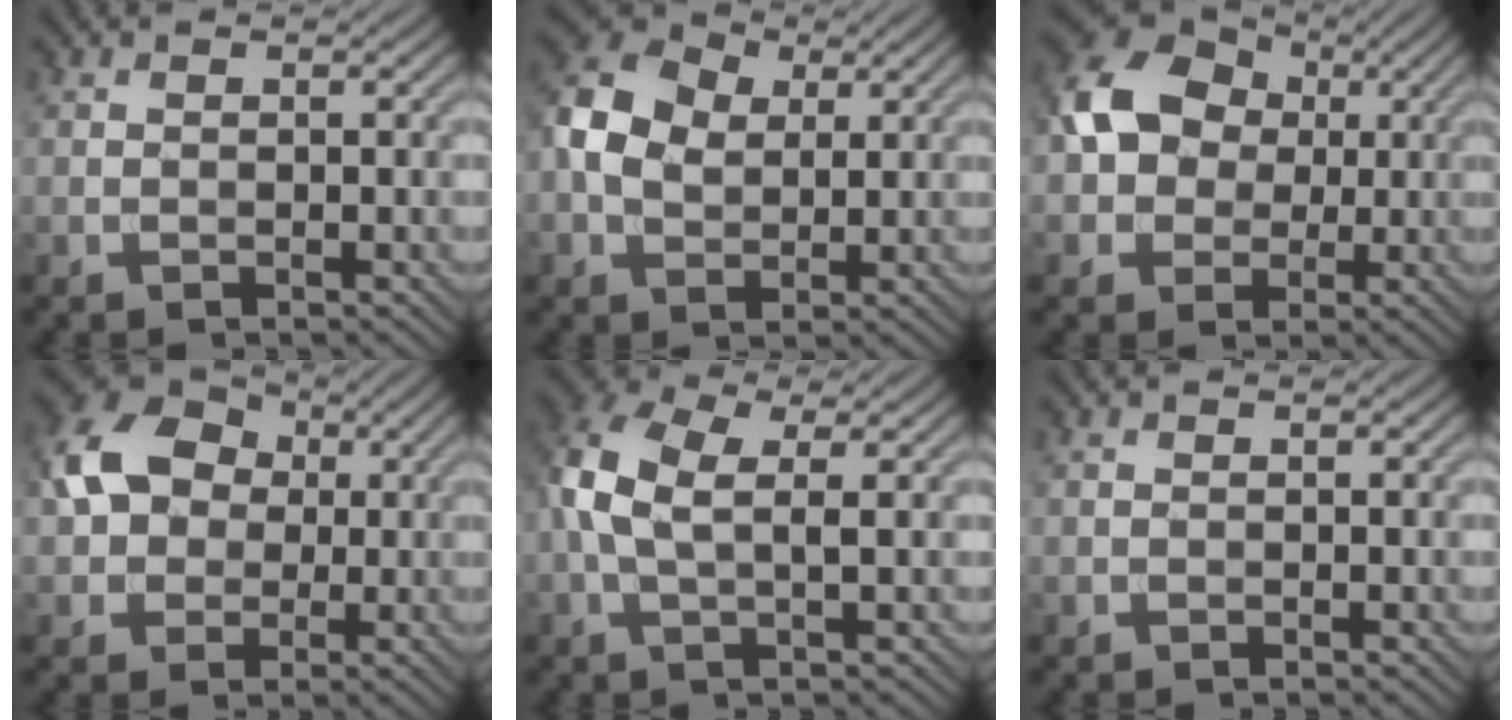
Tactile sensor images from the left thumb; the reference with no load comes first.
{"total": 7.7, "force": [1.5, 5.6, 5.1], "torque": [-0.121, 0.013, 0.023]}
{"total": 10.5, "force": [1.3, 8.5, 6.1], "torque": [-0.131, 0.013, 0.008]}
{"total": 9.5, "force": [1.1, 7.6, 5.7], "torque": [-0.123, 0.020, 0.005]}
{"total": 6.9, "force": [1.1, 3.3, 5.9], "torque": [-0.148, 0.011, 0.013]}
{"total": 0.0}